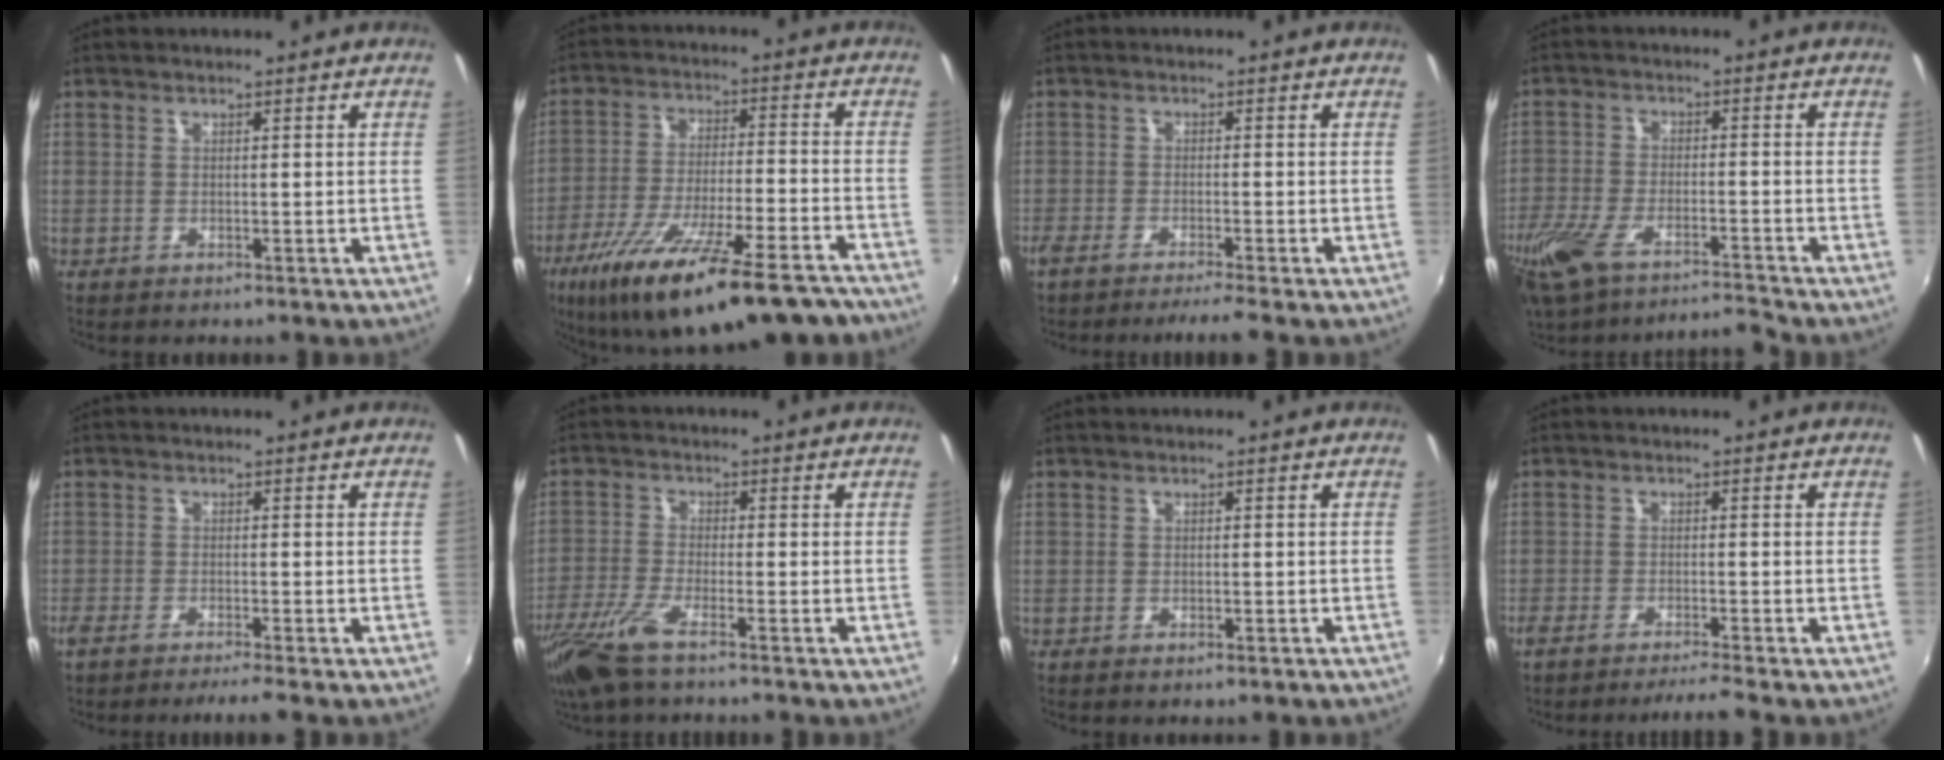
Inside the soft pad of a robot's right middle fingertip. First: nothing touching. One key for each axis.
{"total": 26.0, "fx": -19.1, "fy": 6.2, "fz": 16.5, "tx": -0.285, "ty": -0.053, "tz": -0.286}
{"total": 4.7, "fx": -4.0, "fy": -0.7, "fz": 2.3, "tx": -0.059, "ty": -0.016, "tz": -0.074}
{"total": 12.1, "fx": -10.1, "fy": 2.2, "fz": 6.4, "tx": -0.160, "ty": -0.033, "tz": -0.195}
{"total": 4.0, "fx": -3.4, "fy": -0.5, "fz": 2.0, "tx": -0.051, "ty": -0.016, "tz": -0.064}
{"total": 8.6, "fx": -6.1, "fy": 1.2, "fz": 6.0, "tx": -0.144, "ty": -0.029, "tz": -0.121}
{"total": 1.6, "fx": -1.0, "fy": 0.6, "fz": 1.0, "tx": -0.017, "ty": -0.003, "tz": -0.014}
{"total": 4.3, "fx": -3.8, "fy": -0.8, "fz": 1.8, "tx": -0.045, "ty": -0.008, "tz": -0.067}